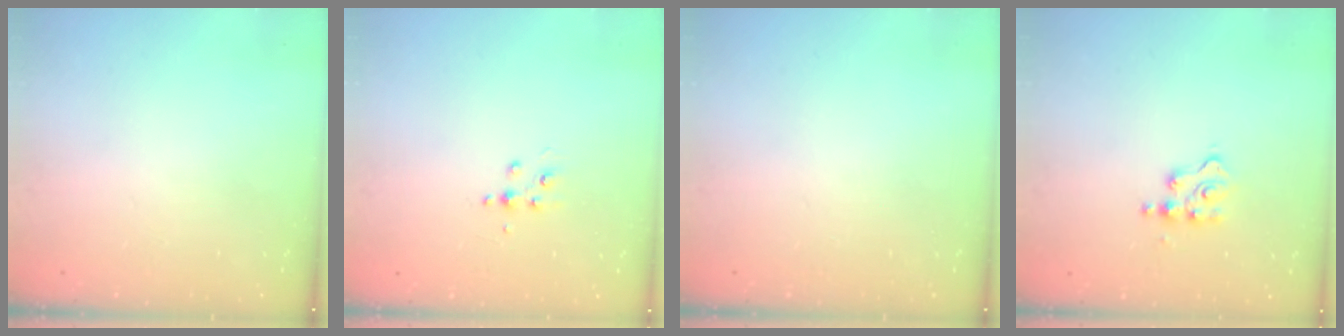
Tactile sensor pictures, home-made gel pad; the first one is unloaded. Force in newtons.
{"total": 4.3, "press": 4.3, "slide": 0.5}
{"total": 0.0}
{"total": 2.3, "press": 2.2, "slide": 0.3}